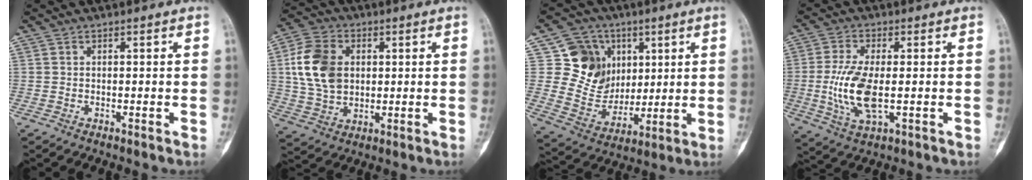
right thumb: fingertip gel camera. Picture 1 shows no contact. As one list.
[{"total": 13.0, "force": [2.1, 9.4, 8.8], "torque": [-0.156, 0.002, 0.040]}, {"total": 14.5, "force": [5.0, 12.5, 5.3], "torque": [-0.043, -0.014, 0.103]}, {"total": 11.0, "force": [-1.1, 4.6, 9.9], "torque": [-0.215, -0.009, -0.016]}]